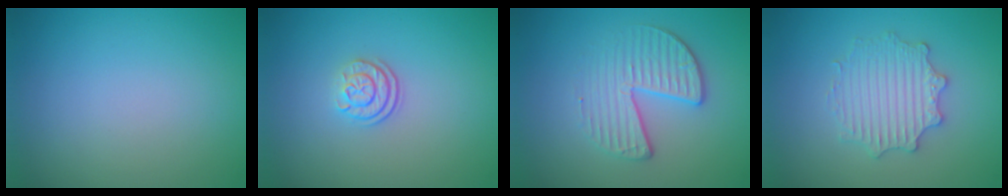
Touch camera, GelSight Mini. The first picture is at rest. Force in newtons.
{"total": 2.4, "press": 1.8, "slide": 1.6}
{"total": 3.8, "press": 3.1, "slide": 2.1}
{"total": 3.1, "press": 3.1, "slide": 0.6}